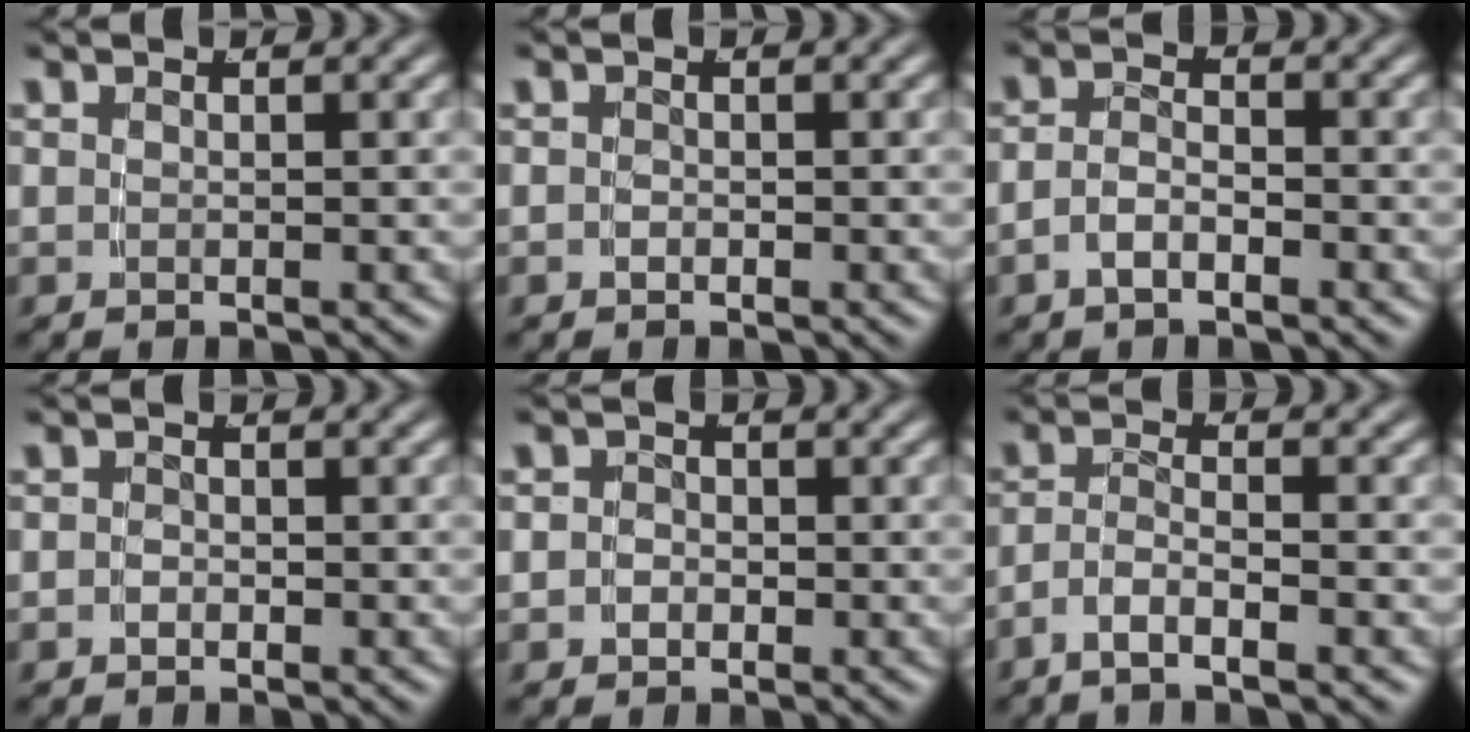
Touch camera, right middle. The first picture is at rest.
{"total": 0.6, "force": [-0.5, 0.0, 0.1], "torque": [-0.005, -0.003, -0.008]}
{"total": 2.2, "force": [-1.4, 0.9, 1.4], "torque": [-0.031, -0.006, -0.024]}
{"total": 0.7, "force": [-0.6, 0.3, 0.1], "torque": [-0.006, -0.005, -0.010]}
{"total": 1.6, "force": [-0.6, 1.4, 0.4], "torque": [-0.013, -0.009, -0.009]}
{"total": 2.7, "force": [-1.9, 0.5, 1.9], "torque": [-0.042, -0.009, -0.031]}